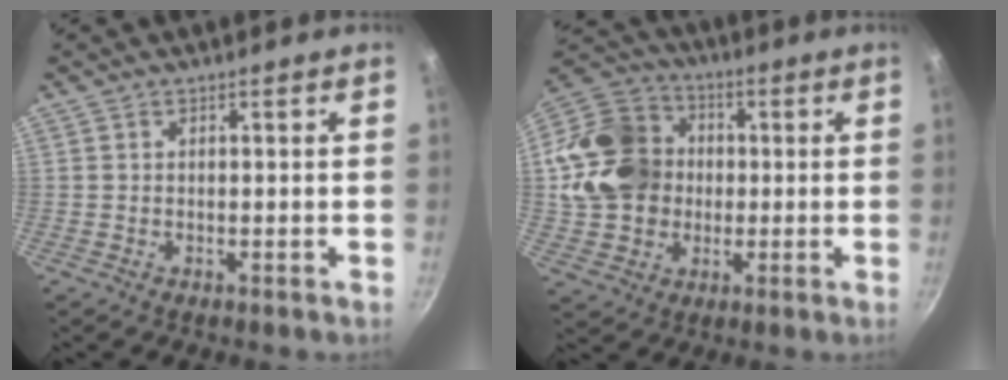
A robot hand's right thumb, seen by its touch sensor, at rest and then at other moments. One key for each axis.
{"total": 18.5, "fx": 0.4, "fy": 15.7, "fz": 9.7, "tx": -0.164, "ty": 0.038, "tz": 0.009}